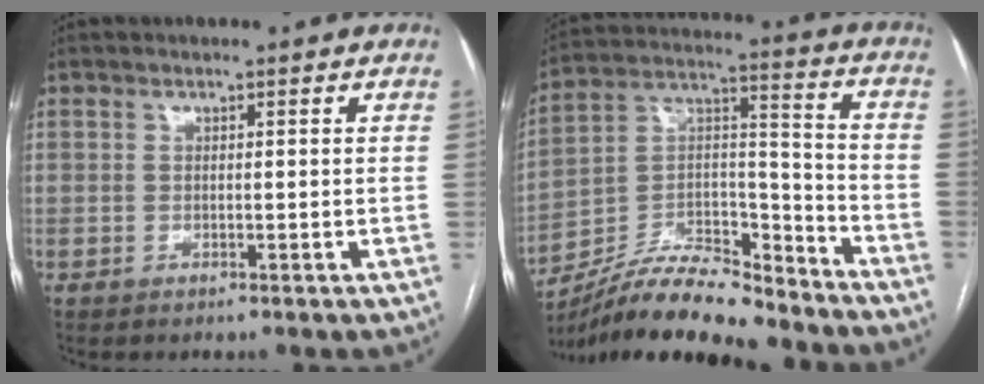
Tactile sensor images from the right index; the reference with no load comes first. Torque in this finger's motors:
{"motor_torque": [-0.36, -0.45, -0.88, -0.21]}